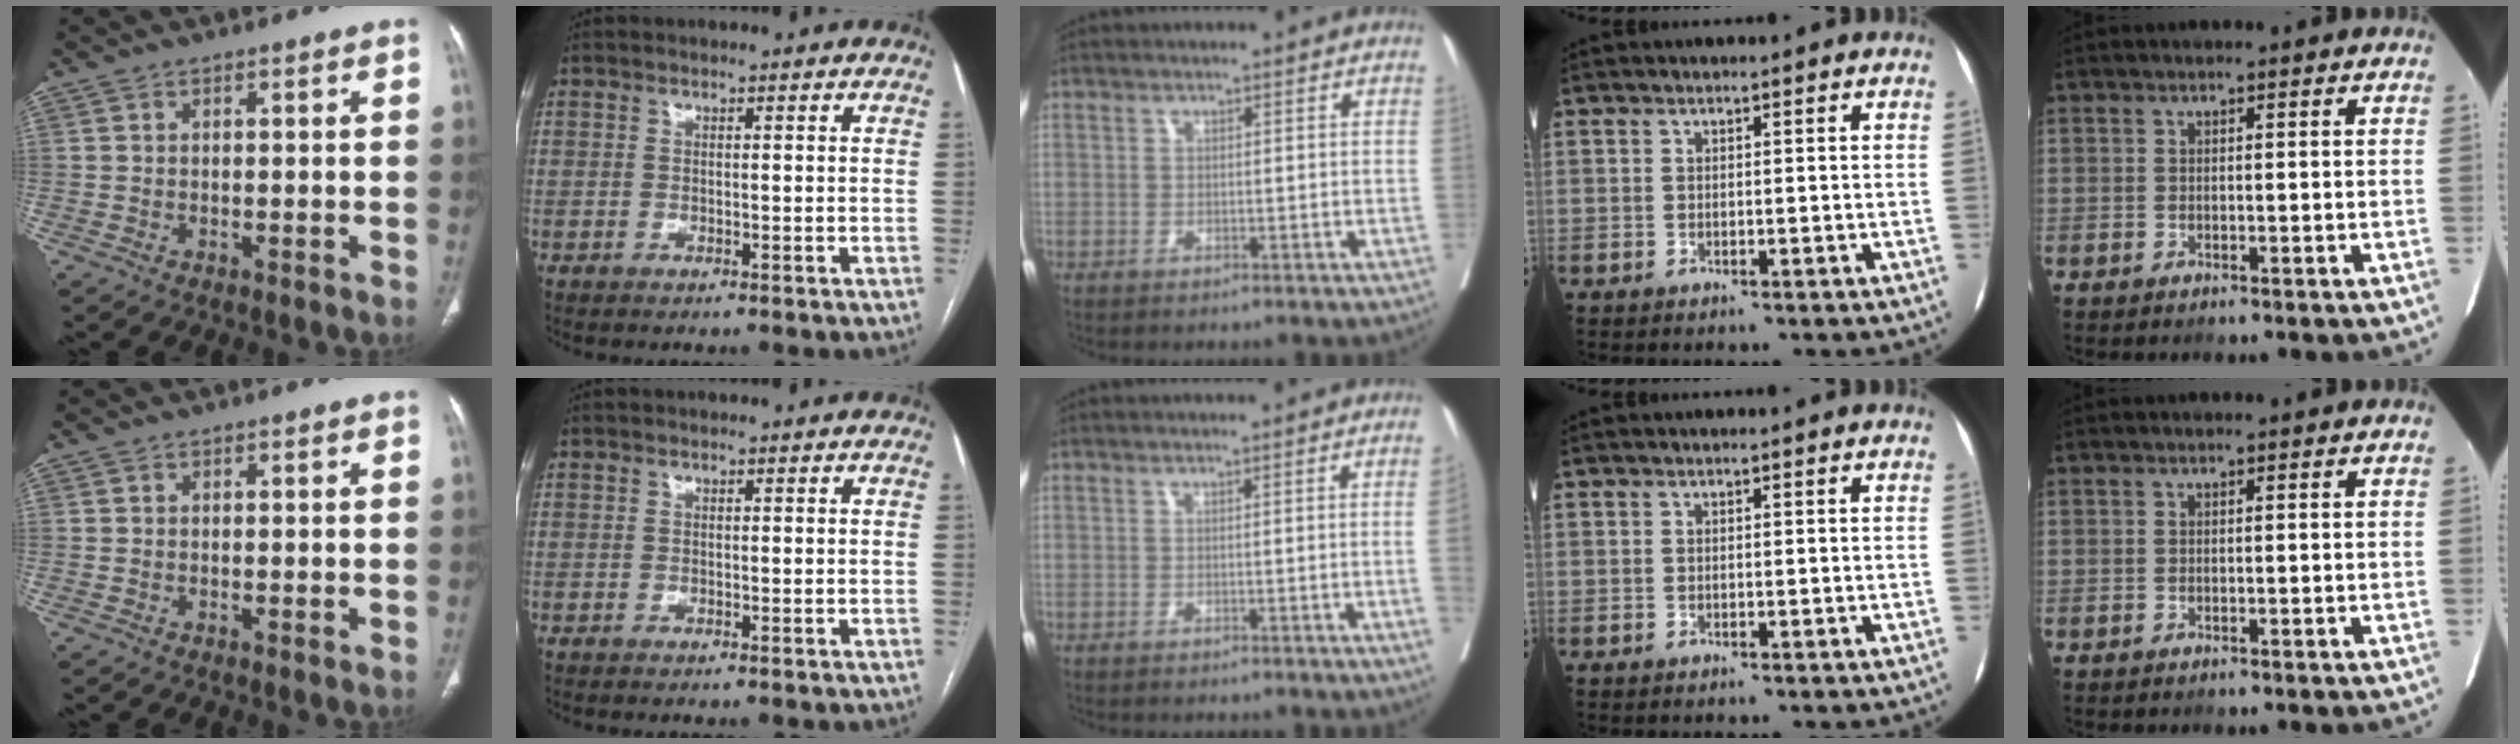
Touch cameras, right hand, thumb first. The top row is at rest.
{"middle": {"total": 1.7, "force": [-0.3, -0.7, 1.5], "torque": [-0.016, -0.002, -0.005]}}